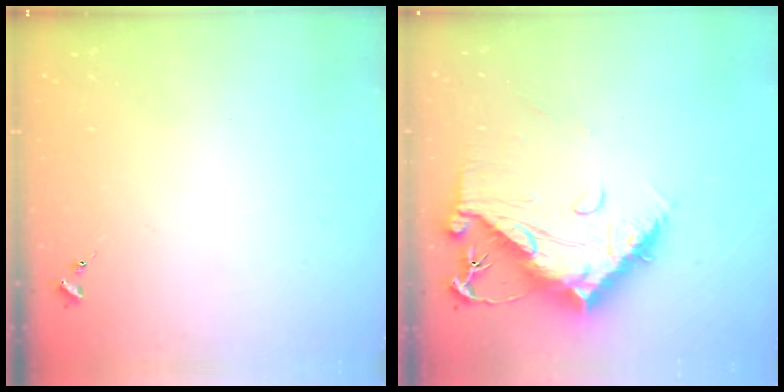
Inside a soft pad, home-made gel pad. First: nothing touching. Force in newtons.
{"total": 15.4, "press": 15.3, "slide": 1.6}